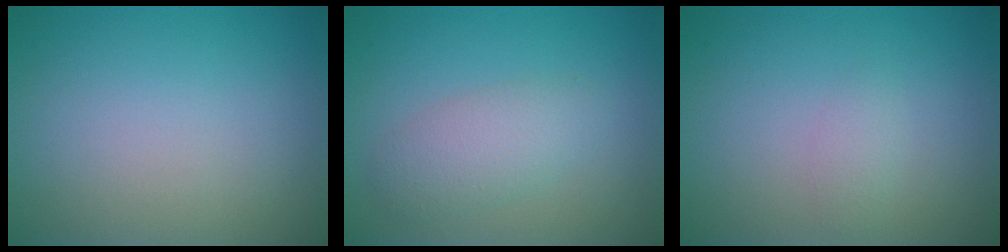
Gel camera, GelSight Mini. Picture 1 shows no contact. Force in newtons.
{"total": 3.0, "press": 3.0, "slide": 0.0}
{"total": 1.1, "press": 1.1, "slide": 0.0}